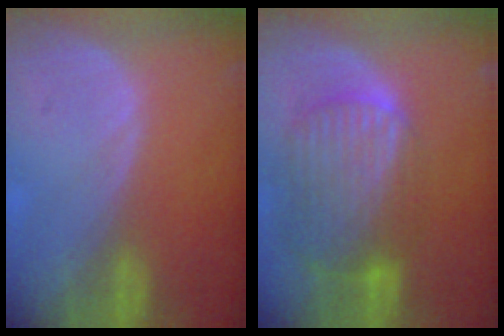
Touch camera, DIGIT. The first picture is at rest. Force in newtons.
{"total": 10.3, "press": 8.6, "slide": 5.6}